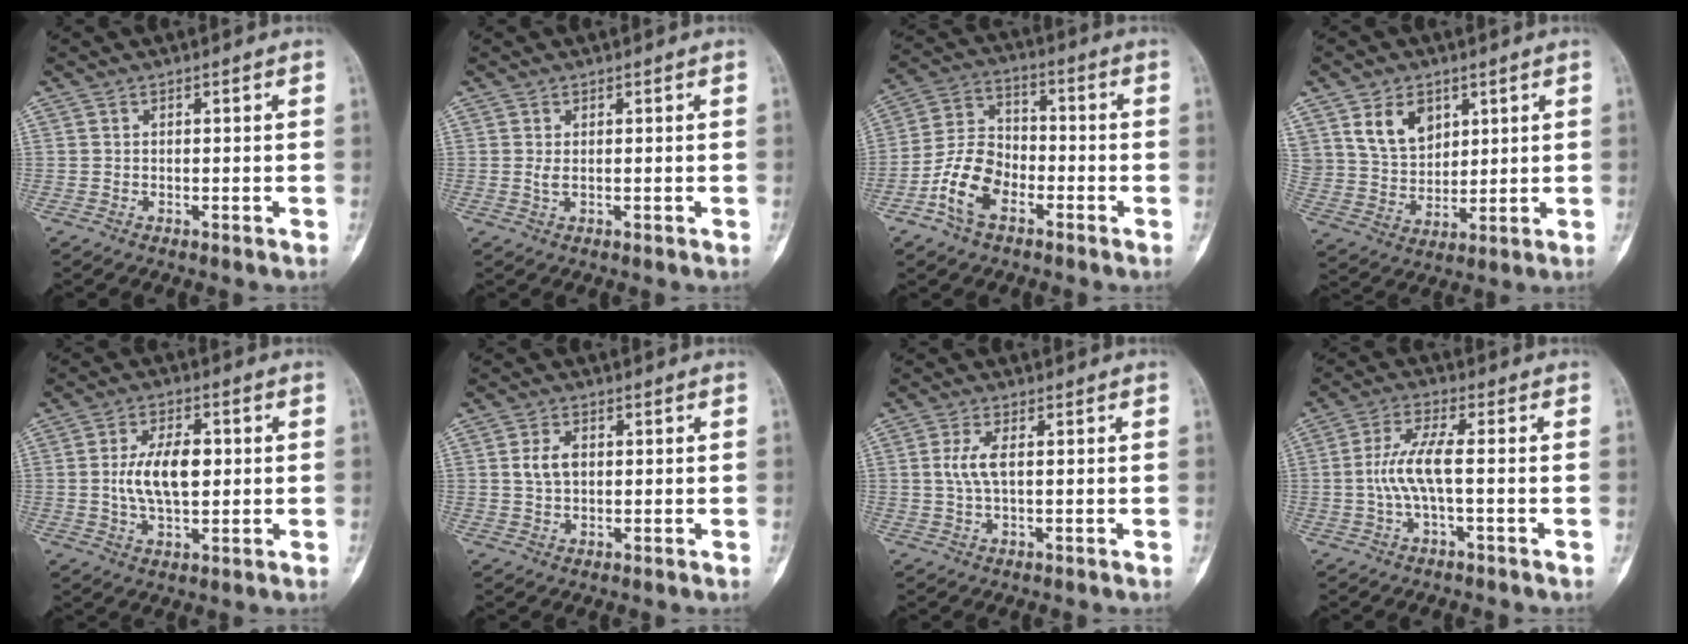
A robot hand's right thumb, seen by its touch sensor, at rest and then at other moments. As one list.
[{"total": 1.1, "force": [0.3, 0.4, 1.0], "torque": [-0.025, -0.002, 0.009]}, {"total": 10.5, "force": [-4.8, 6.4, 6.7], "torque": [-0.123, 0.035, -0.097]}, {"total": 9.8, "force": [4.8, 6.8, 5.1], "torque": [-0.071, -0.027, 0.100]}, {"total": 9.4, "force": [0.6, 4.8, 8.1], "torque": [-0.142, 0.002, 0.010]}, {"total": 3.9, "force": [0.6, 2.5, 2.9], "torque": [-0.055, 0.003, 0.012]}, {"total": 3.7, "force": [0.5, 1.2, 3.5], "torque": [-0.090, 0.004, 0.012]}, {"total": 6.7, "force": [-0.8, 1.2, 6.5], "torque": [-0.153, 0.019, -0.022]}]